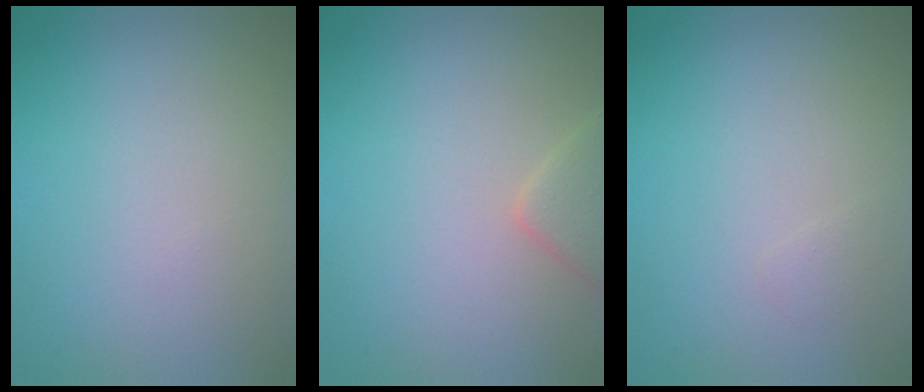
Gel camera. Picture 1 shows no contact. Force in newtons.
{"total": 2.3, "press": 2.3, "slide": 0.1}
{"total": 0.5, "press": 0.5, "slide": 0.0}